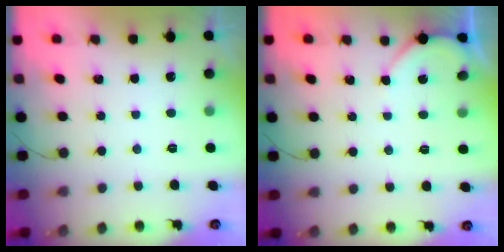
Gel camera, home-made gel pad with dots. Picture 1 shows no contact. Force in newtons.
{"total": 2.7, "press": 2.6, "slide": 0.4}